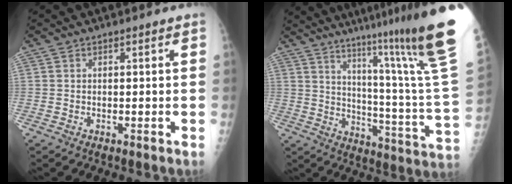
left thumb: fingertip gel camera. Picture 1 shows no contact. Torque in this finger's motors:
{"motor_torque": [3.45, 0.96, 1.40, -1.37, 0.46]}